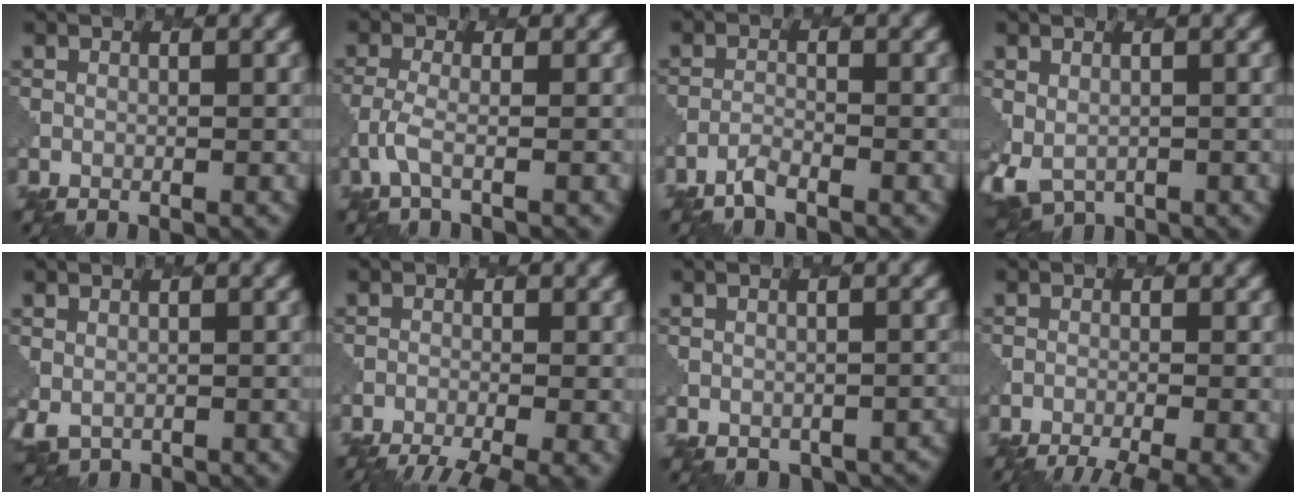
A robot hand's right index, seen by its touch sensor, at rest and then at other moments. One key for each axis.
{"total": 2.0, "fx": -0.9, "fy": 0.4, "fz": 1.7, "tx": -0.039, "ty": -0.004, "tz": -0.029}
{"total": 1.3, "fx": -1.2, "fy": 0.1, "fz": 0.3, "tx": -0.008, "ty": -0.001, "tz": -0.028}
{"total": 3.8, "fx": -0.9, "fy": 2.9, "fz": 2.2, "tx": -0.047, "ty": -0.022, "tz": 0.003}
{"total": 1.8, "fx": -0.4, "fy": 1.6, "fz": 0.8, "tx": -0.018, "ty": -0.013, "tz": 0.004}
{"total": 6.4, "fx": -4.8, "fy": 1.5, "fz": 3.9, "tx": -0.063, "ty": -0.025, "tz": -0.068}
{"total": 2.5, "fx": -1.9, "fy": 1.5, "fz": 0.6, "tx": -0.011, "ty": -0.010, "tz": -0.007}
{"total": 5.0, "fx": -3.9, "fy": 1.1, "fz": 3.0, "tx": -0.041, "ty": -0.014, "tz": -0.055}